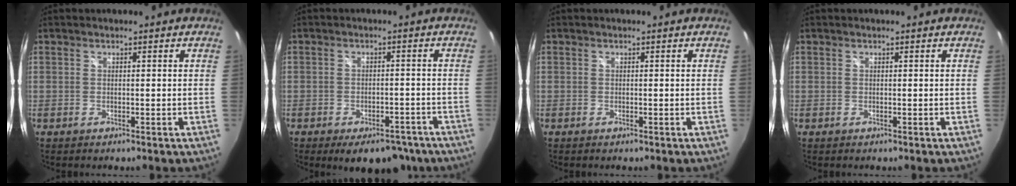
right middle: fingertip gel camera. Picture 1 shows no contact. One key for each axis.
{"total": 10.3, "fx": -7.3, "fy": 5.4, "fz": 4.8, "tx": -0.082, "ty": 0.006, "tz": -0.084}
{"total": 0.0}
{"total": 0.0}